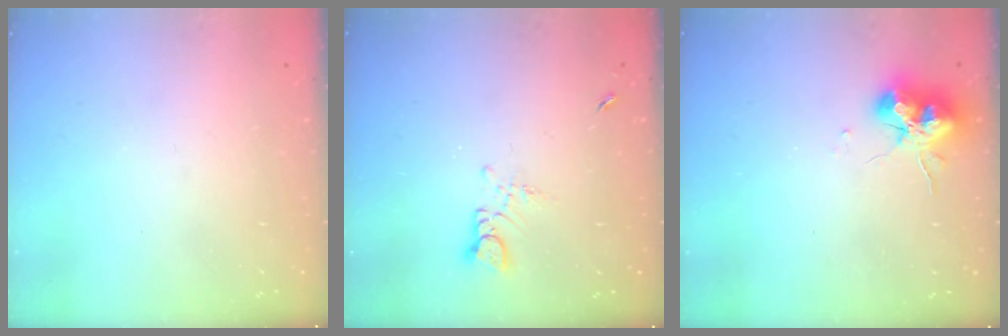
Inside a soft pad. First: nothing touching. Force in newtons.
{"total": 2.7, "press": 2.7, "slide": 0.2}
{"total": 13.8, "press": 13.7, "slide": 1.3}